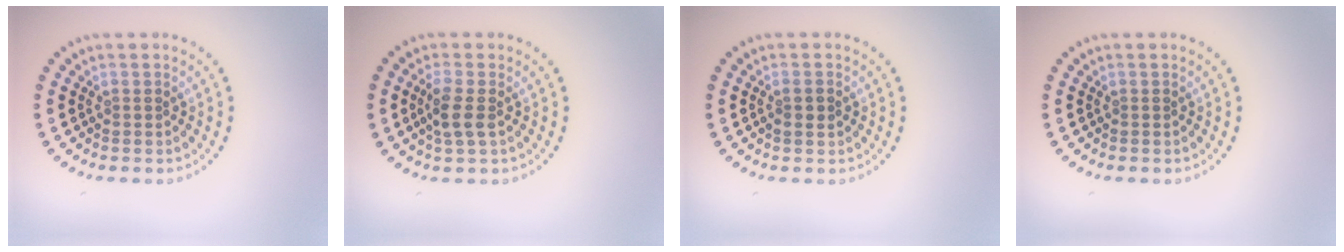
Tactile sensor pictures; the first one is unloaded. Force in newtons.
{"total": 2.3, "press": 2.1, "slide": 0.9}
{"total": 1.2, "press": 1.2, "slide": 0.3}
{"total": 0.0}